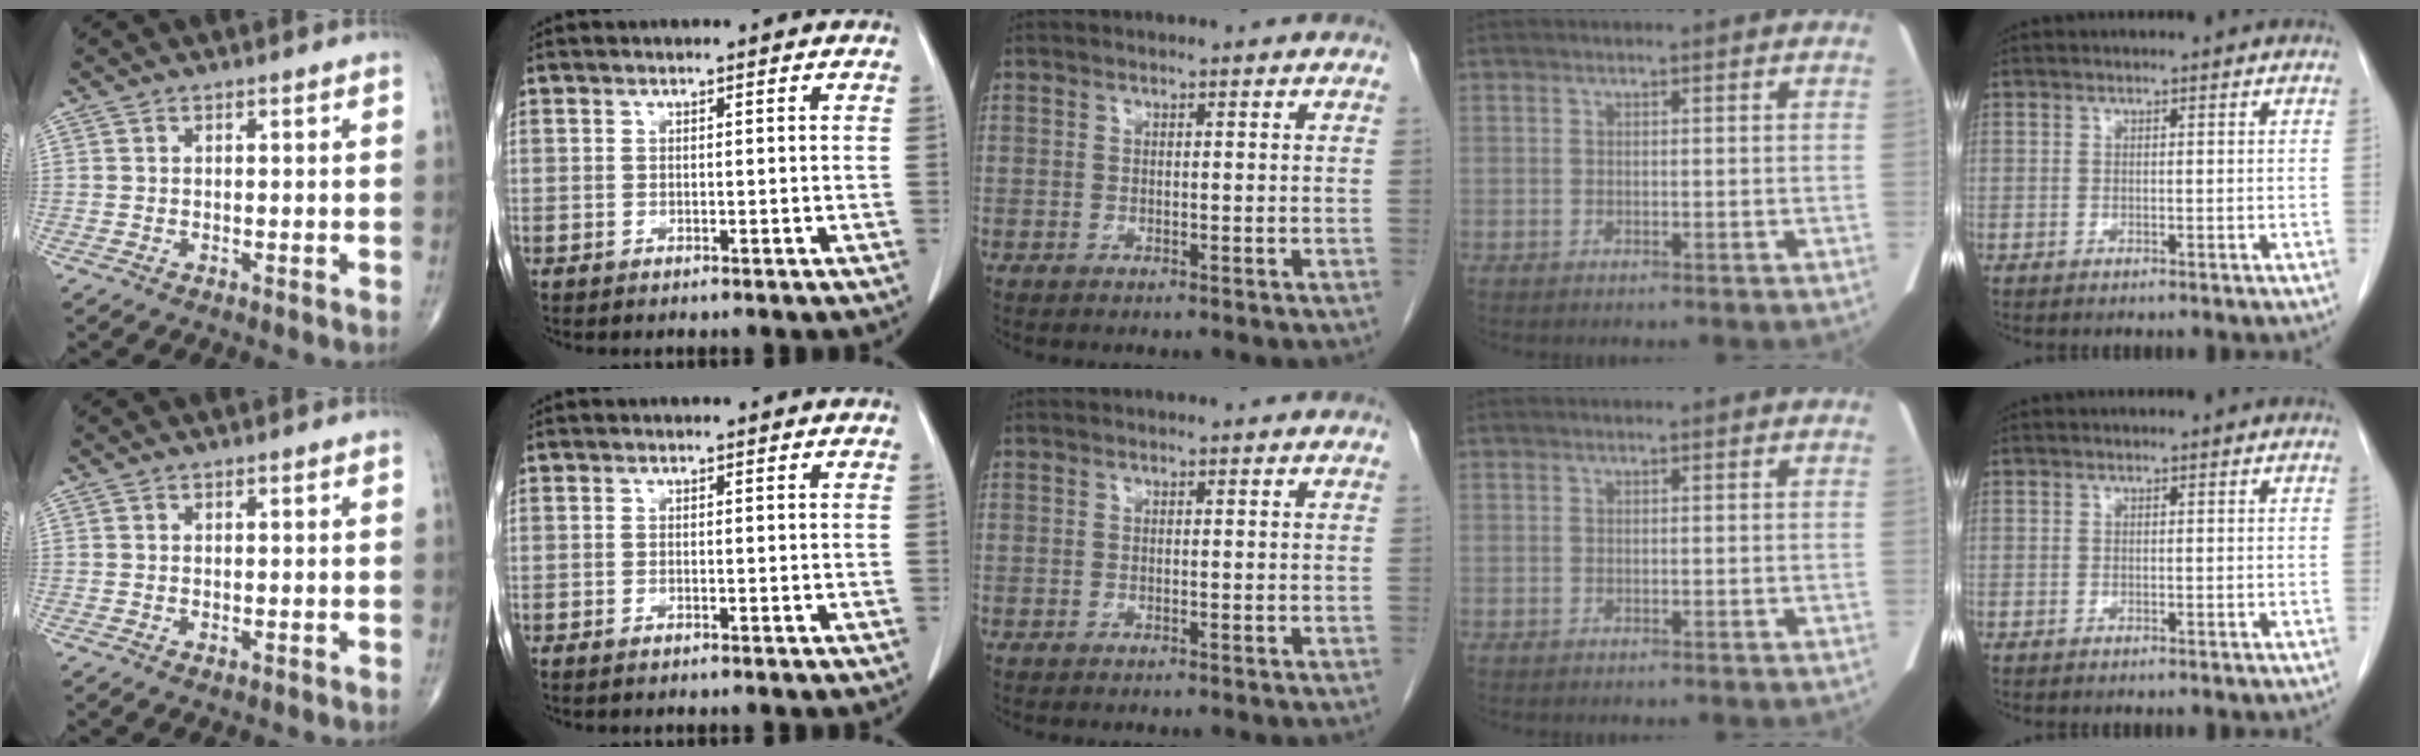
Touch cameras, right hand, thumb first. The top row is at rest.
{"thumb": {"total": 0.7, "force": [-0.2, 0.4, 0.6], "torque": [-0.009, -0.001, -0.002]}, "index": {"total": 0.6, "force": [-0.5, 0.1, 0.3], "torque": [-0.009, -0.001, -0.007]}}